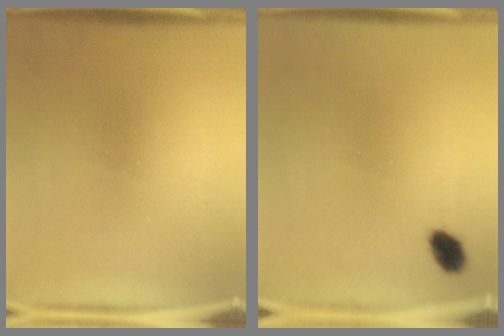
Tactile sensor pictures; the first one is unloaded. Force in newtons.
{"total": 3.0}